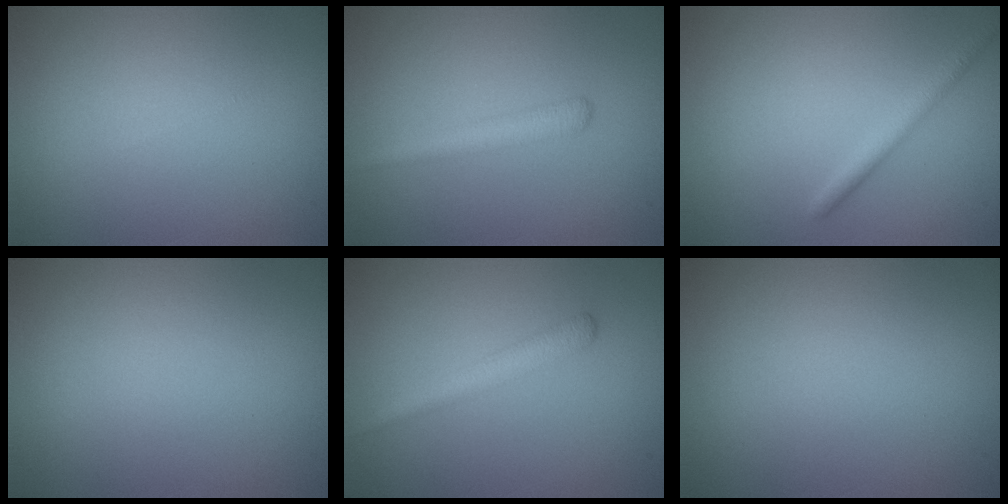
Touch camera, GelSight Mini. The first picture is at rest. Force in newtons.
{"total": 2.0, "press": 1.9, "slide": 0.1}
{"total": 1.8, "press": 1.8, "slide": 0.0}
{"total": 0.0}
{"total": 2.1, "press": 2.1, "slide": 0.0}
{"total": 0.0}